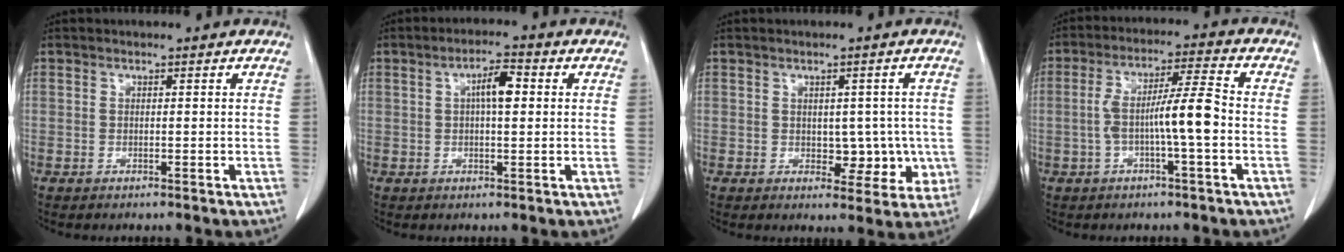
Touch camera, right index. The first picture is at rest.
{"total": 4.6, "force": [0.9, 1.2, 4.3], "torque": [-0.075, 0.011, 0.012]}
{"total": 5.5, "force": [-0.4, 3.8, 3.9], "torque": [-0.030, 0.012, 0.006]}
{"total": 8.4, "force": [-1.5, 0.3, 8.3], "torque": [-0.155, 0.021, -0.027]}